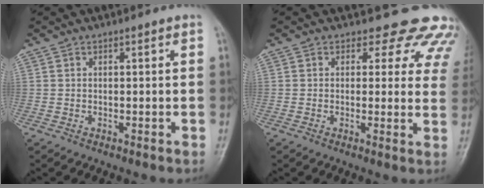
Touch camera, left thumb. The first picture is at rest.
{"total": 11.6, "force": [9.7, 6.0, 2.3], "torque": [0.032, -0.043, 0.076]}